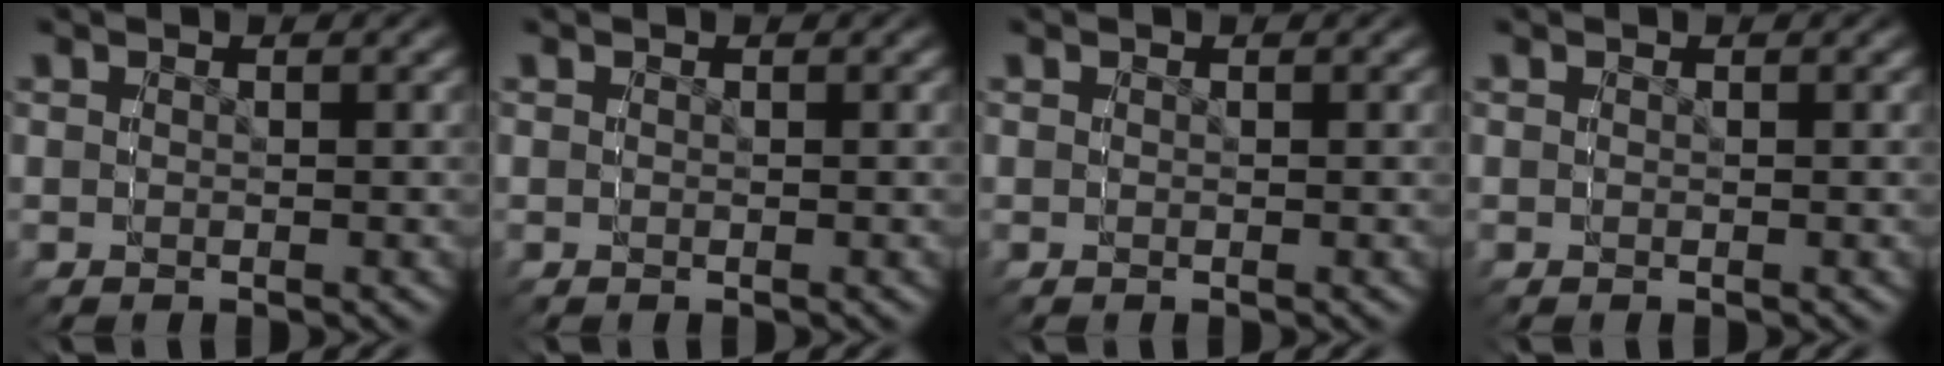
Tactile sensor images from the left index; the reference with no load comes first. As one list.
[{"total": 0.0}, {"total": 0.0}, {"total": 0.0}]